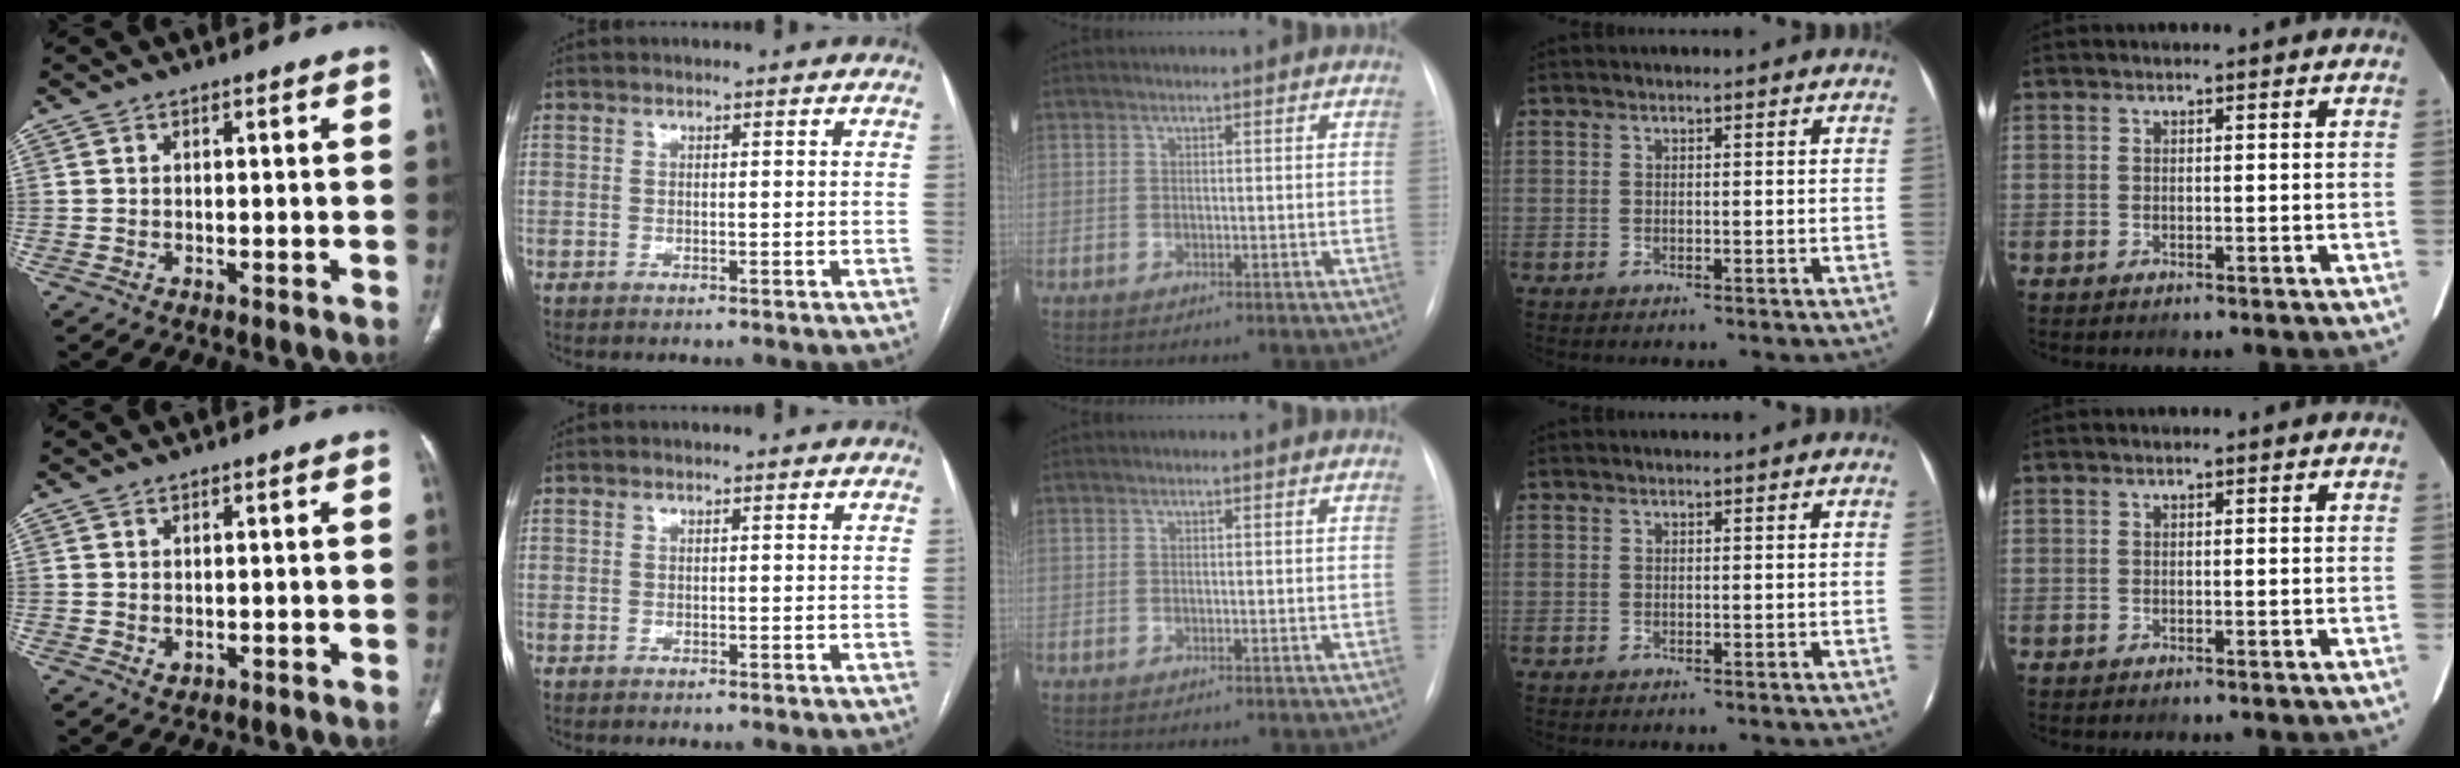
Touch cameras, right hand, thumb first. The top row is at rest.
{"thumb": {"total": 1.0, "force": [0.2, 0.7, 0.6], "torque": [-0.008, -0.002, 0.009]}}